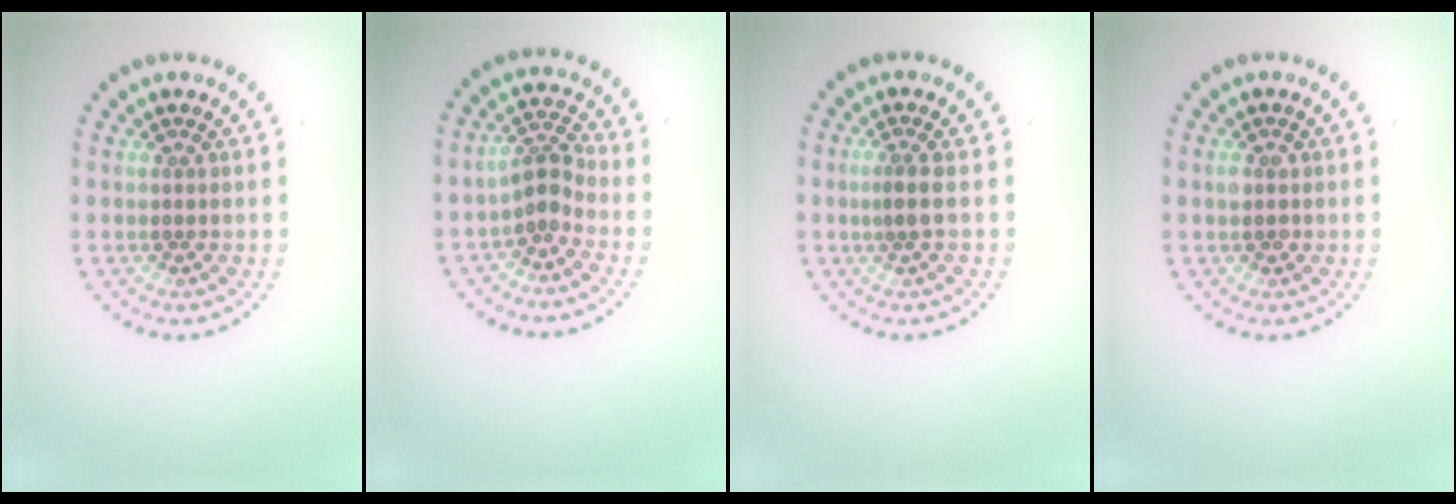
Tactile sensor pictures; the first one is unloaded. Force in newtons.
{"total": 2.3, "press": 1.9, "slide": 1.3}
{"total": 1.5, "press": 0.9, "slide": 1.1}
{"total": 1.2, "press": 1.2, "slide": 0.3}